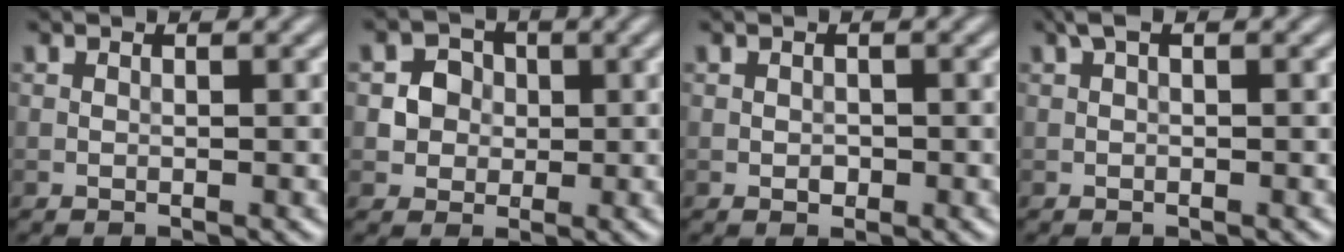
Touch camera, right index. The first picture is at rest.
{"total": 2.7, "force": [0.0, 2.6, 0.9], "torque": [-0.004, -0.003, -0.002]}
{"total": 0.7, "force": [-0.2, 0.6, 0.4], "torque": [-0.004, -0.003, -0.004]}
{"total": 1.1, "force": [0.4, 0.4, 1.0], "torque": [-0.020, 0.005, 0.006]}